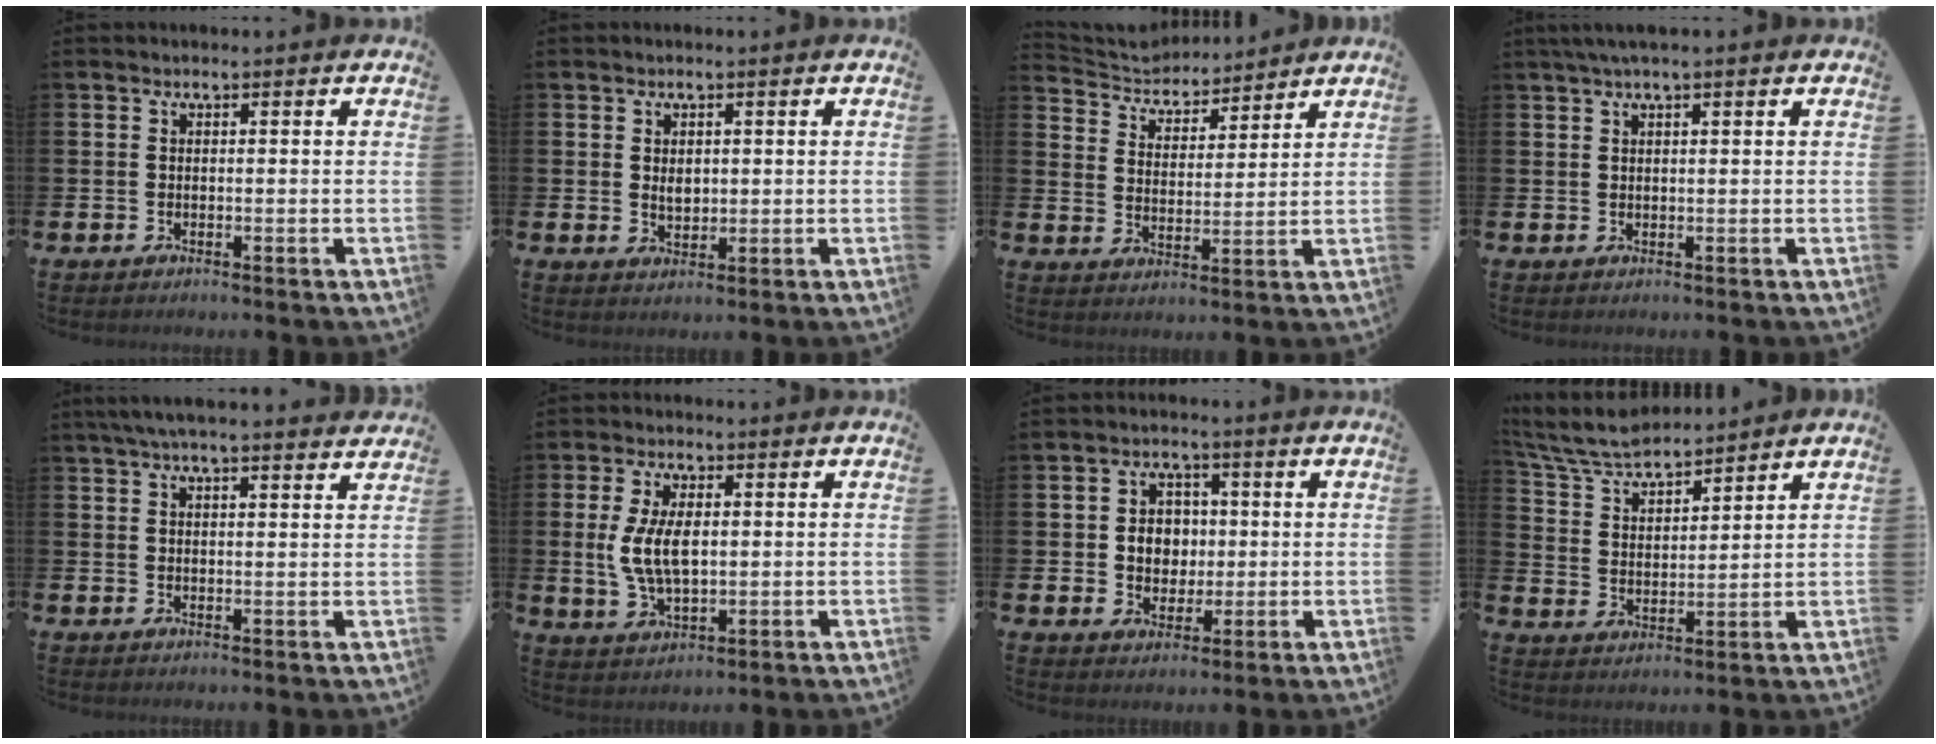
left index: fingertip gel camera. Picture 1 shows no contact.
{"total": 1.9, "force": [0.7, 1.3, 1.2], "torque": [-0.002, -0.002, 0.008]}
{"total": 4.9, "force": [4.6, 1.6, 0.1], "torque": [-0.028, -0.034, 0.078]}
{"total": 2.1, "force": [1.5, 0.0, 1.4], "torque": [-0.036, 0.007, 0.029]}
{"total": 4.7, "force": [4.4, 0.2, 1.8], "torque": [-0.045, -0.010, 0.081]}
{"total": 6.7, "force": [1.0, 3.5, 5.7], "torque": [-0.105, 0.003, 0.013]}
{"total": 4.3, "force": [0.6, 3.9, 1.7], "torque": [-0.035, 0.009, 0.003]}
{"total": 6.7, "force": [6.4, 1.2, 1.6], "torque": [-0.058, -0.038, 0.113]}